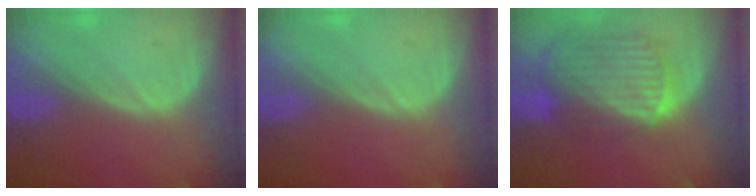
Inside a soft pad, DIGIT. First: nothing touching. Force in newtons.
{"total": 0.0}
{"total": 10.3, "press": 8.7, "slide": 5.5}